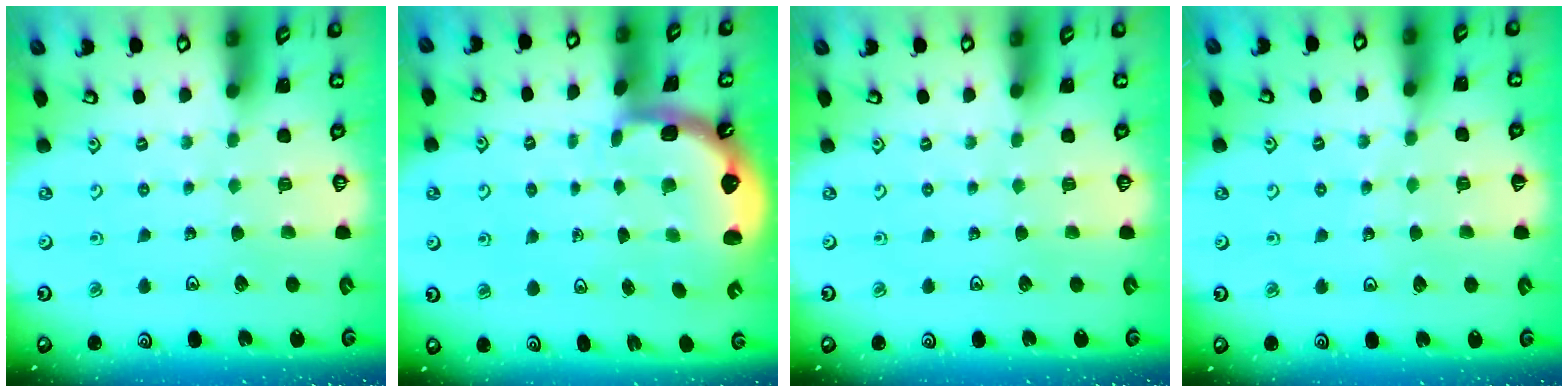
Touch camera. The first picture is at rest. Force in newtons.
{"total": 2.8, "press": 1.6, "slide": 2.2}
{"total": 0.0}
{"total": 5.8, "press": 5.7, "slide": 0.8}